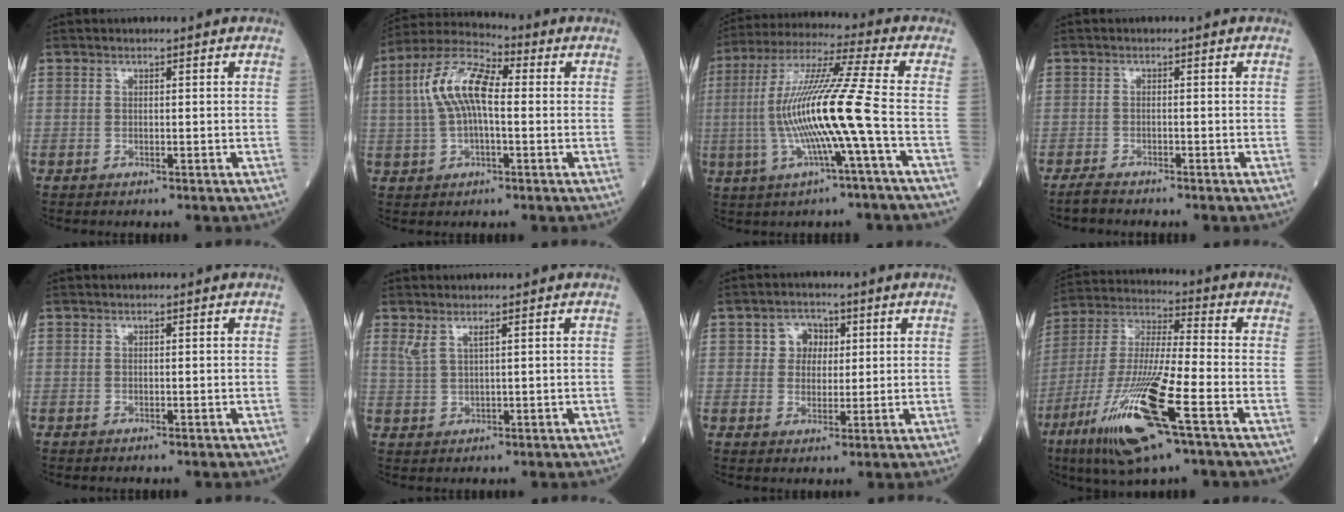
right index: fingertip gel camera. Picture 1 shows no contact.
{"total": 10.5, "force": [1.0, 3.9, 9.7], "torque": [-0.208, 0.032, 0.013]}
{"total": 15.2, "force": [-2.6, -1.6, 14.9], "torque": [-0.293, 0.006, -0.060]}
{"total": 2.1, "force": [-1.9, 0.2, 0.7], "torque": [-0.020, -0.006, -0.035]}
{"total": 0.0}
{"total": 2.1, "force": [1.4, 0.1, 1.5], "torque": [-0.044, 0.007, 0.037]}
{"total": 4.2, "force": [1.2, 3.6, 1.8], "torque": [-0.023, 0.010, 0.019]}
{"total": 18.7, "force": [-8.7, 1.7, 16.4], "torque": [-0.360, -0.038, -0.161]}